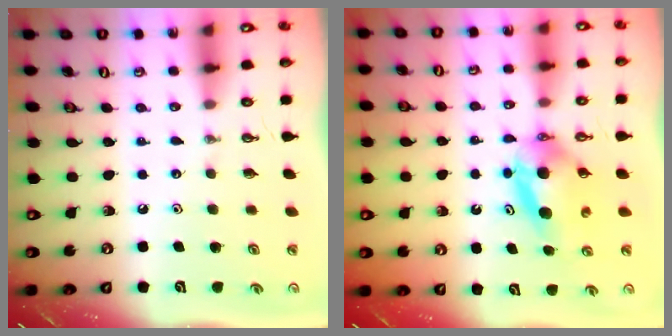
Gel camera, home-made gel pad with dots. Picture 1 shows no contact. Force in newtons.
{"total": 6.4, "press": 5.4, "slide": 3.6}